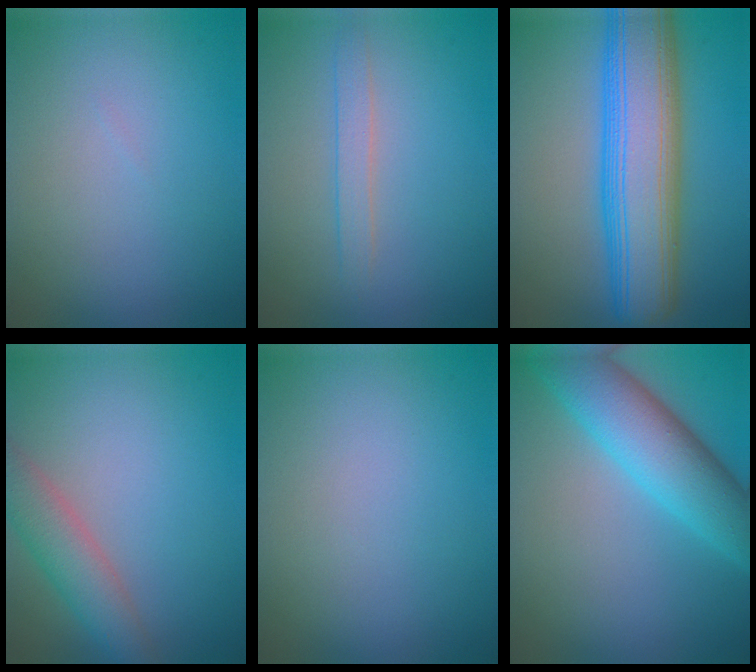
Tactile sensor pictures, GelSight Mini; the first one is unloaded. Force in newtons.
{"total": 1.6, "press": 1.6, "slide": 0.0}
{"total": 11.4, "press": 11.4, "slide": 0.2}
{"total": 4.1, "press": 4.1, "slide": 0.4}
{"total": 0.0}
{"total": 7.4, "press": 7.4, "slide": 0.3}